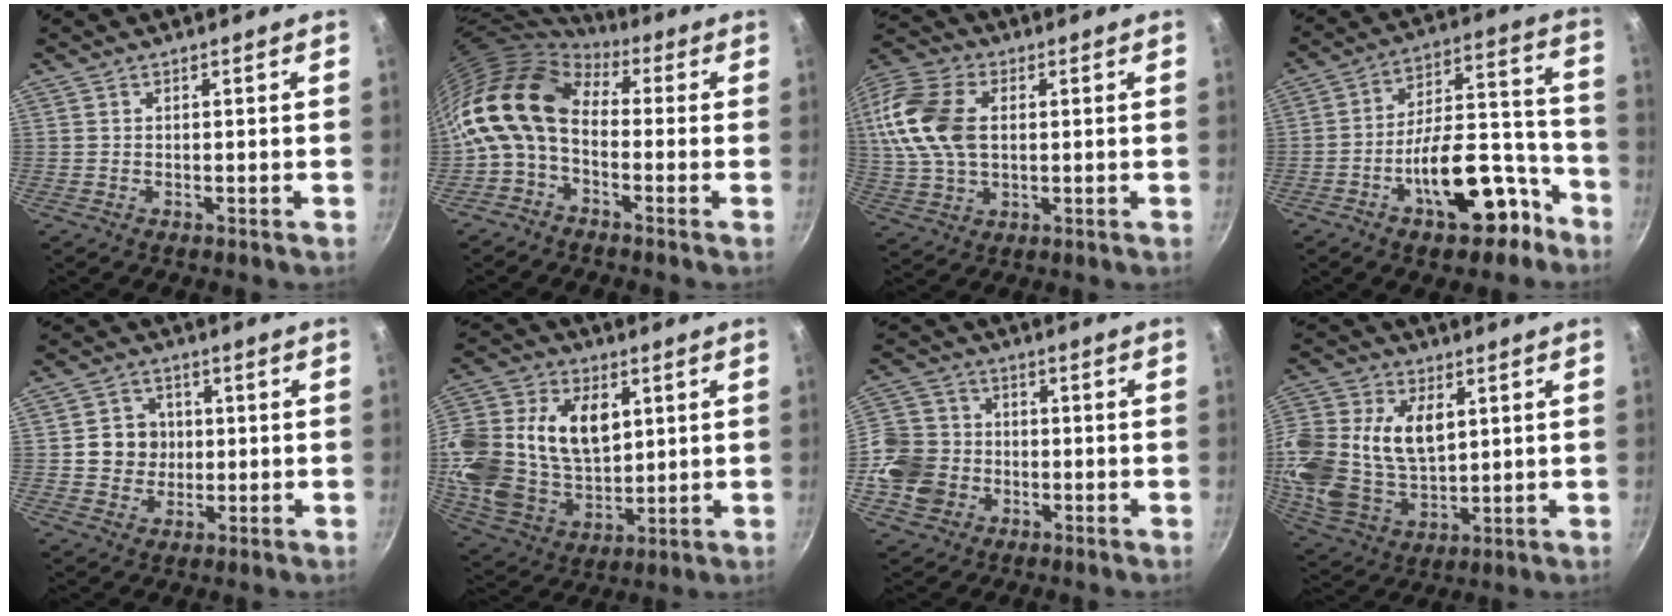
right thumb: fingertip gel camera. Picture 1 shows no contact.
{"total": 13.4, "force": [-0.3, 8.9, 10.1], "torque": [-0.182, 0.029, -0.028]}
{"total": 16.3, "force": [2.3, 10.6, 12.2], "torque": [-0.242, 0.016, 0.038]}
{"total": 18.9, "force": [-9.7, 9.0, 13.4], "torque": [-0.156, 0.098, -0.139]}
{"total": 7.0, "force": [0.4, 6.5, 2.5], "torque": [-0.005, 0.006, 0.003]}
{"total": 27.0, "force": [6.1, 18.9, 18.3], "torque": [-0.382, 0.012, 0.116]}
{"total": 12.3, "force": [-2.8, 10.7, 5.4], "torque": [-0.086, 0.030, -0.061]}
{"total": 24.2, "force": [5.5, 16.7, 16.5], "torque": [-0.368, 0.006, 0.108]}